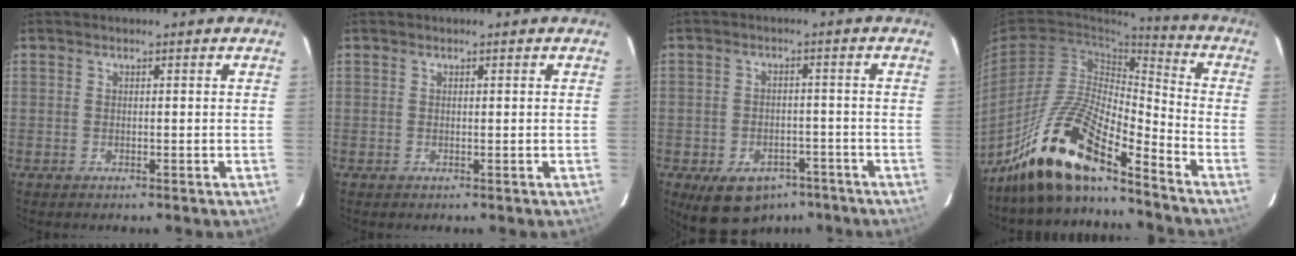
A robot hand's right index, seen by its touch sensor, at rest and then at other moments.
{"total": 0.0}
{"total": 8.9, "force": [-5.6, 5.8, 3.7], "torque": [-0.059, 0.010, -0.073]}
{"total": 14.6, "force": [-11.3, 2.7, 8.9], "torque": [-0.169, 0.008, -0.204]}